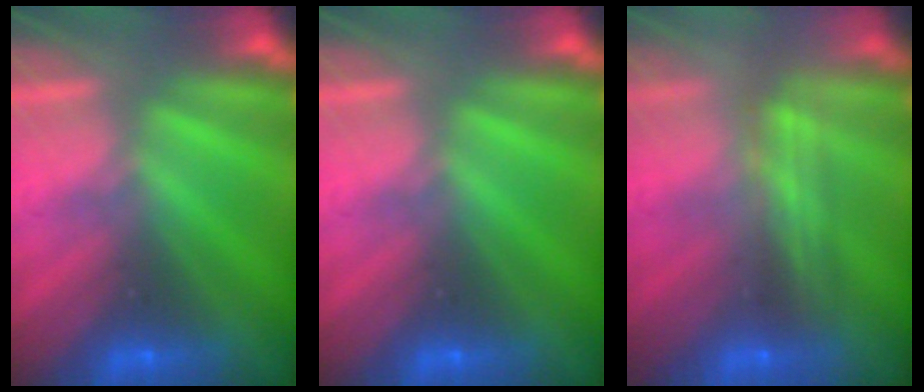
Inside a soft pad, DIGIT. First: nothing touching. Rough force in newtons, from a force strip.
{"total": 0.0}
{"total": 2.4}